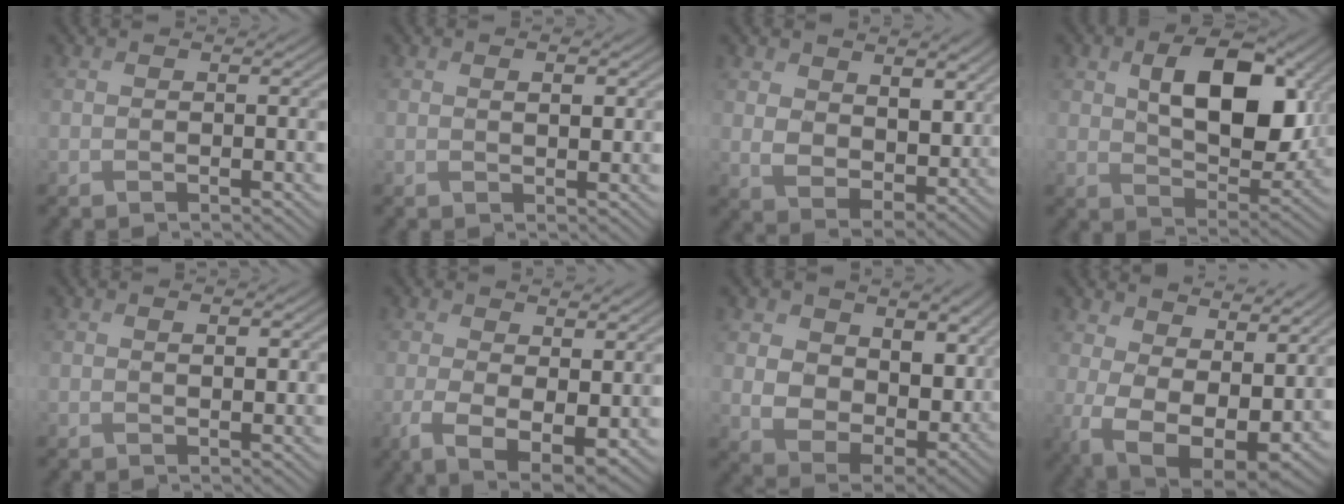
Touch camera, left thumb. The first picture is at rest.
{"total": 1.7, "force": [0.4, 0.8, 1.4], "torque": [-0.022, -0.002, 0.009]}
{"total": 9.6, "force": [3.6, 6.5, 6.0], "torque": [-0.144, -0.018, 0.071]}
{"total": 12.2, "force": [2.7, 7.3, 9.3], "torque": [-0.149, -0.009, 0.049]}
{"total": 1.2, "force": [0.3, 0.6, 1.0], "torque": [-0.015, -0.002, 0.006]}
{"total": 5.4, "force": [0.1, 2.6, 4.7], "torque": [-0.093, -0.021, 0.001]}
{"total": 12.3, "force": [2.6, 8.1, 8.8], "torque": [-0.195, -0.018, 0.051]}
{"total": 14.2, "force": [3.9, 8.6, 10.6], "torque": [-0.191, -0.026, 0.089]}